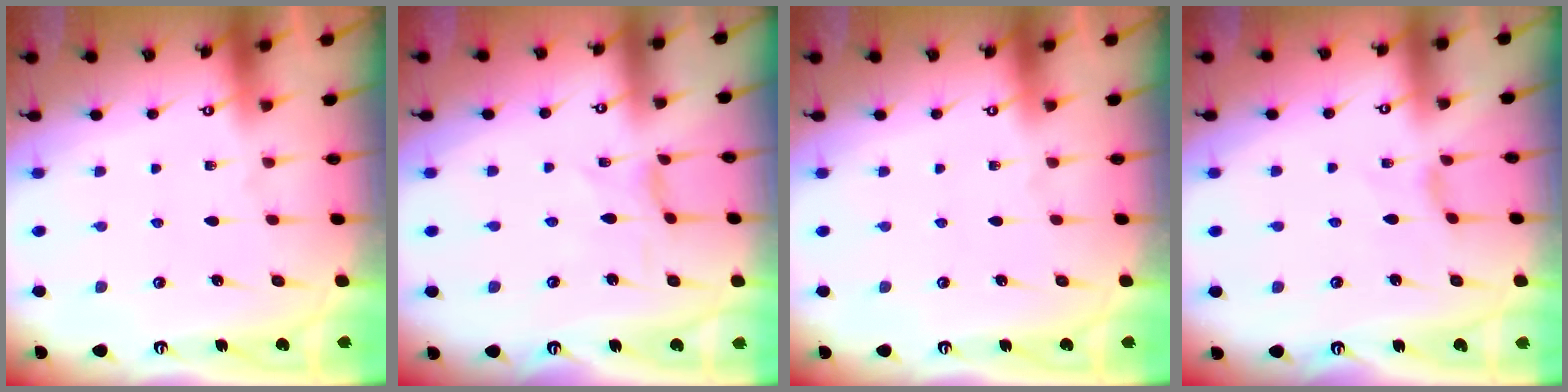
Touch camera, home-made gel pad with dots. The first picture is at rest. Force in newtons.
{"total": 0.7, "press": 0.7, "slide": 0.2}
{"total": 0.0}
{"total": 0.7, "press": 0.7, "slide": 0.2}